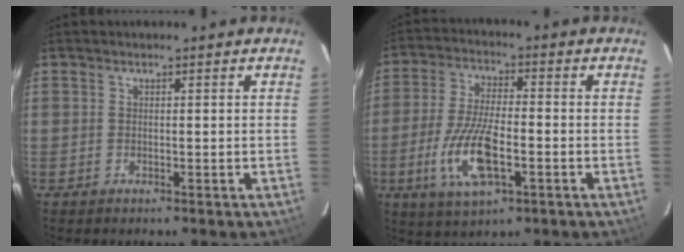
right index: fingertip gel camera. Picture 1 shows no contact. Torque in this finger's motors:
{"motor_torque": [1.60, -0.54, 0.69, 0.11]}